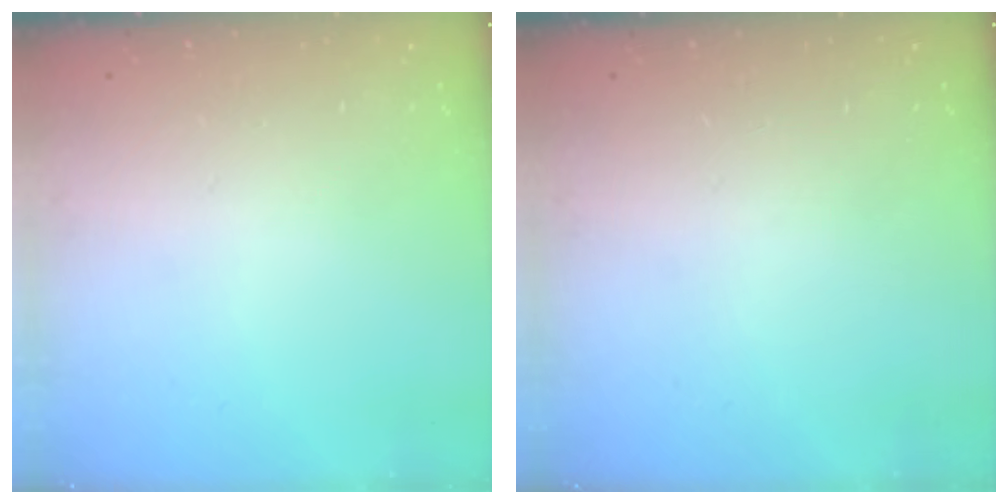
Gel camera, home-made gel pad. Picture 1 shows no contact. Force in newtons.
{"total": 0.0}